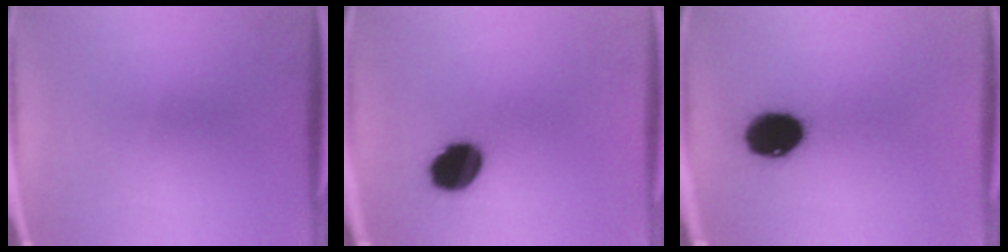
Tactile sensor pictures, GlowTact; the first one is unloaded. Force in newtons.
{"total": 11.7}
{"total": 13.3}